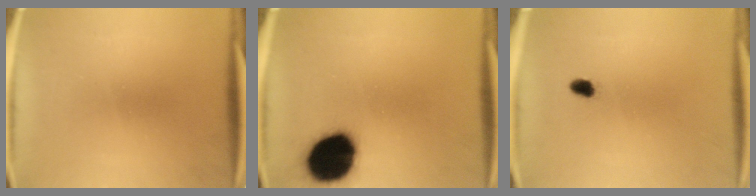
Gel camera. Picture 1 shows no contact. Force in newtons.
{"total": 18.6}
{"total": 1.8}